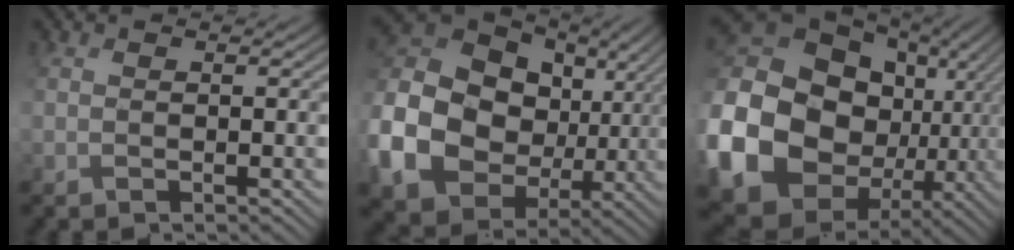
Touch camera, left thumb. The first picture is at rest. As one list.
[{"total": 18.3, "force": [-0.8, 14.8, 10.8], "torque": [-0.287, -0.022, -0.008]}, {"total": 23.1, "force": [-2.1, 18.8, 13.3], "torque": [-0.375, -0.046, -0.021]}]